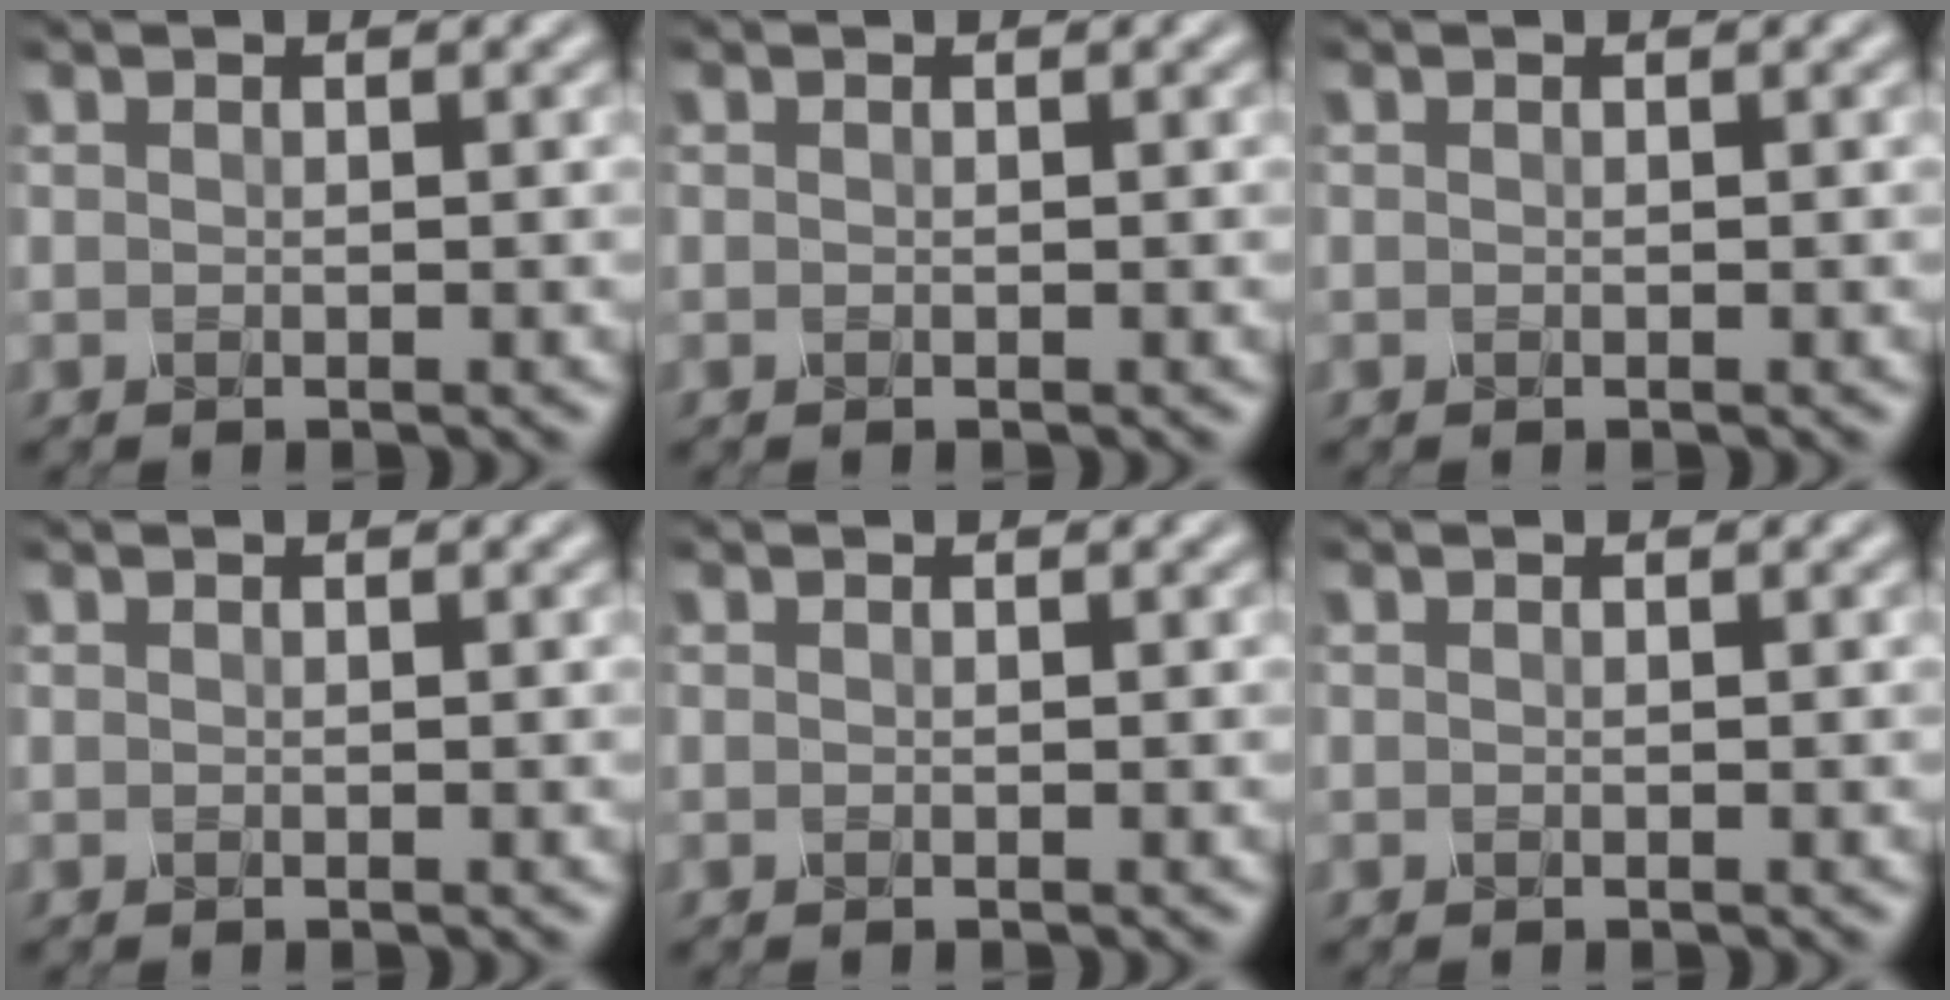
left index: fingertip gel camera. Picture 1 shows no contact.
{"total": 0.0}
{"total": 0.0}
{"total": 0.0}
{"total": 0.0}
{"total": 0.0}